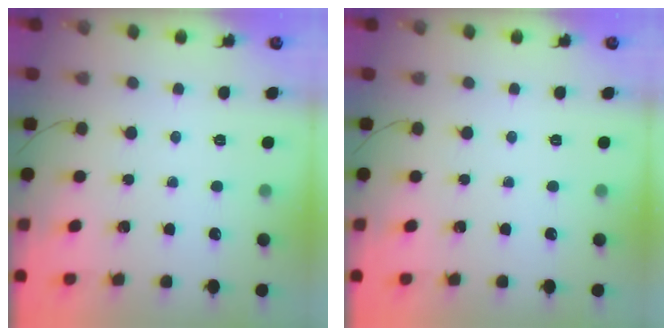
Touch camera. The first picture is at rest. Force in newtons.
{"total": 0.0}